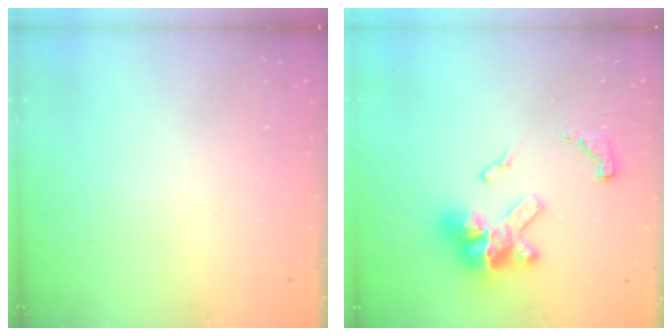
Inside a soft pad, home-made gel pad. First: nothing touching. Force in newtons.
{"total": 14.9, "press": 14.8, "slide": 1.8}